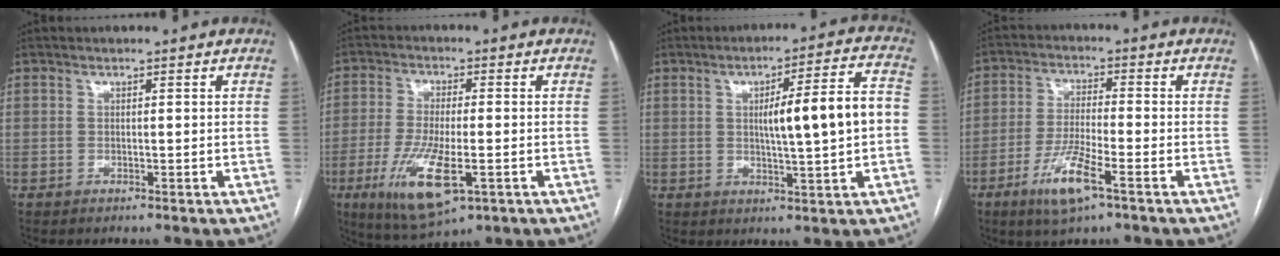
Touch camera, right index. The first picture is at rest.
{"total": 11.5, "force": [-4.2, 2.9, 10.2], "torque": [-0.202, -0.026, -0.067]}
{"total": 11.2, "force": [0.2, 0.9, 11.2], "torque": [-0.165, 0.023, 0.007]}
{"total": 8.5, "force": [-4.6, 1.5, 7.0], "torque": [-0.142, -0.011, -0.083]}